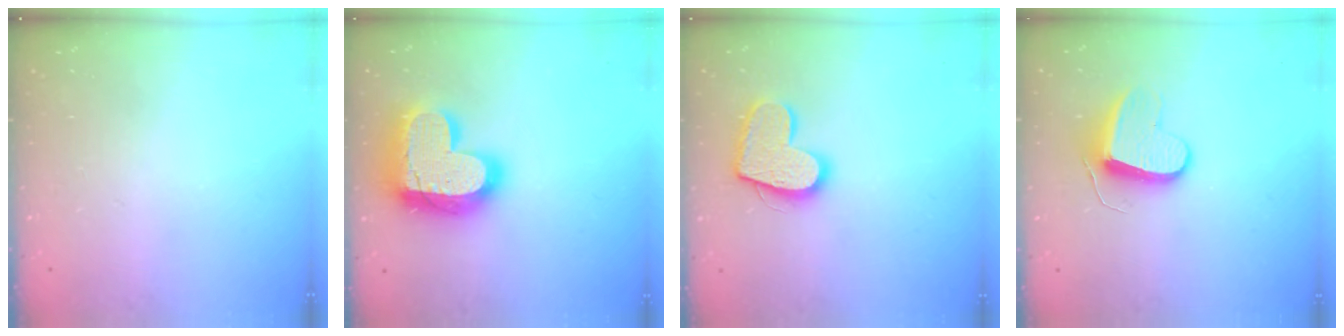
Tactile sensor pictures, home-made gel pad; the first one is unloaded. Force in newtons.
{"total": 23.4, "press": 23.3, "slide": 1.7}
{"total": 14.3, "press": 14.3, "slide": 1.1}
{"total": 10.9, "press": 10.9, "slide": 0.7}